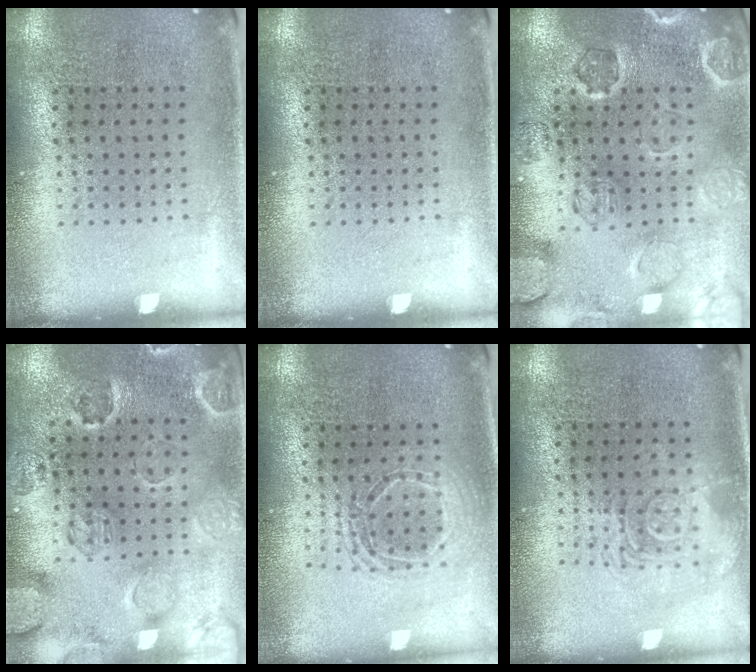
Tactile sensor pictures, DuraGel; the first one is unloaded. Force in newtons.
{"total": 0.0}
{"total": 1.1, "press": 1.0, "slide": 0.2}
{"total": 2.5, "press": 2.3, "slide": 1.0}
{"total": 1.7, "press": 1.4, "slide": 0.9}
{"total": 2.6, "press": 2.6, "slide": 0.4}